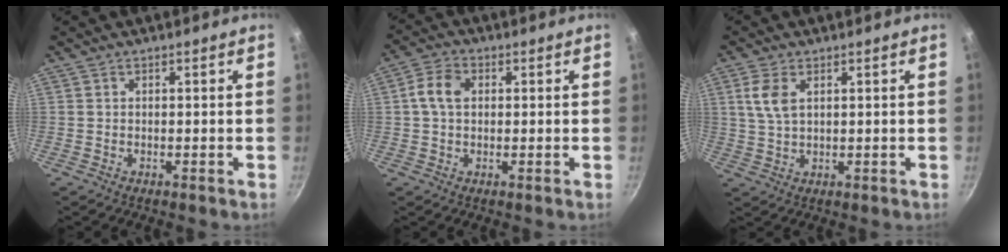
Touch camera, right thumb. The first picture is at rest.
{"total": 5.5, "force": [0.8, 3.7, 3.9], "torque": [-0.075, 0.015, 0.006]}
{"total": 3.3, "force": [1.4, 1.3, 2.6], "torque": [-0.052, -0.010, 0.031]}